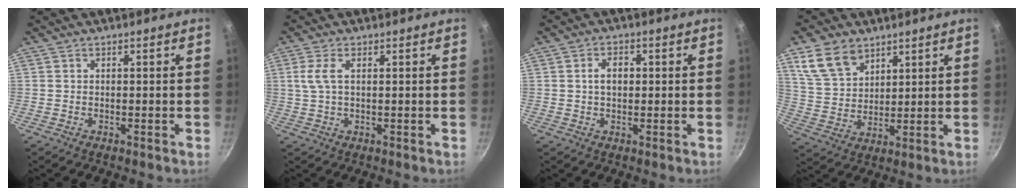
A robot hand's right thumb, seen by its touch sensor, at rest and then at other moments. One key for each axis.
{"total": 3.9, "fx": 1.0, "fy": 1.8, "fz": 3.3, "tx": -0.074, "ty": 0.006, "tz": 0.019}
{"total": 3.9, "fx": 0.5, "fy": 2.6, "fz": 2.9, "tx": -0.035, "ty": 0.009, "tz": 0.006}
{"total": 9.9, "fx": 5.9, "fy": 6.4, "fz": 4.8, "tx": -0.069, "ty": -0.020, "tz": 0.124}